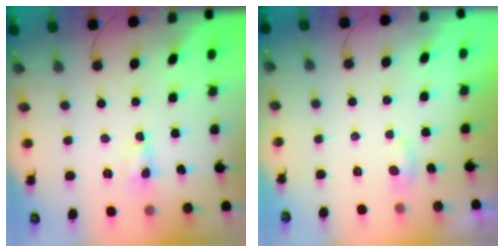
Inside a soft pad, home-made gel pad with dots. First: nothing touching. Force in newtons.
{"total": 4.1, "press": 4.1, "slide": 0.5}